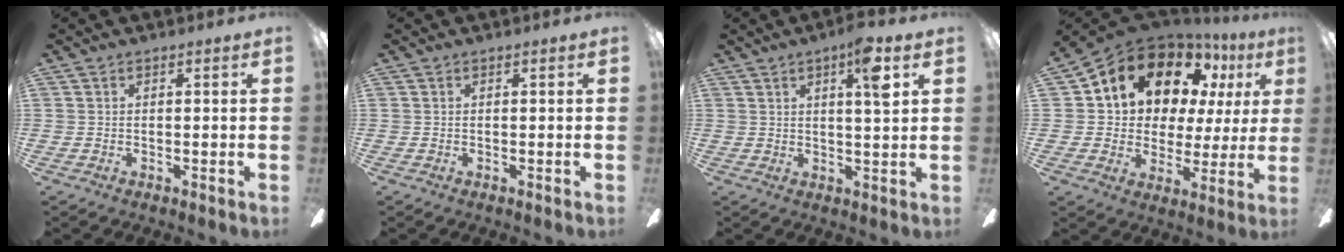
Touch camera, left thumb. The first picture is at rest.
{"total": 0.0}
{"total": 7.3, "force": [3.5, 1.2, 6.3], "torque": [-0.097, -0.007, 0.050]}
{"total": 15.7, "force": [8.4, 11.0, 7.4], "torque": [-0.129, -0.043, 0.161]}